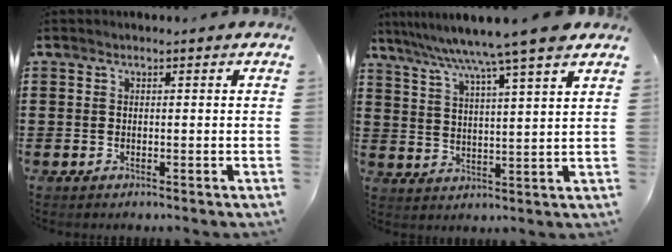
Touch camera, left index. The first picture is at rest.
{"total": 7.8, "force": [6.4, -1.5, 4.1], "torque": [-0.102, -0.036, 0.104]}